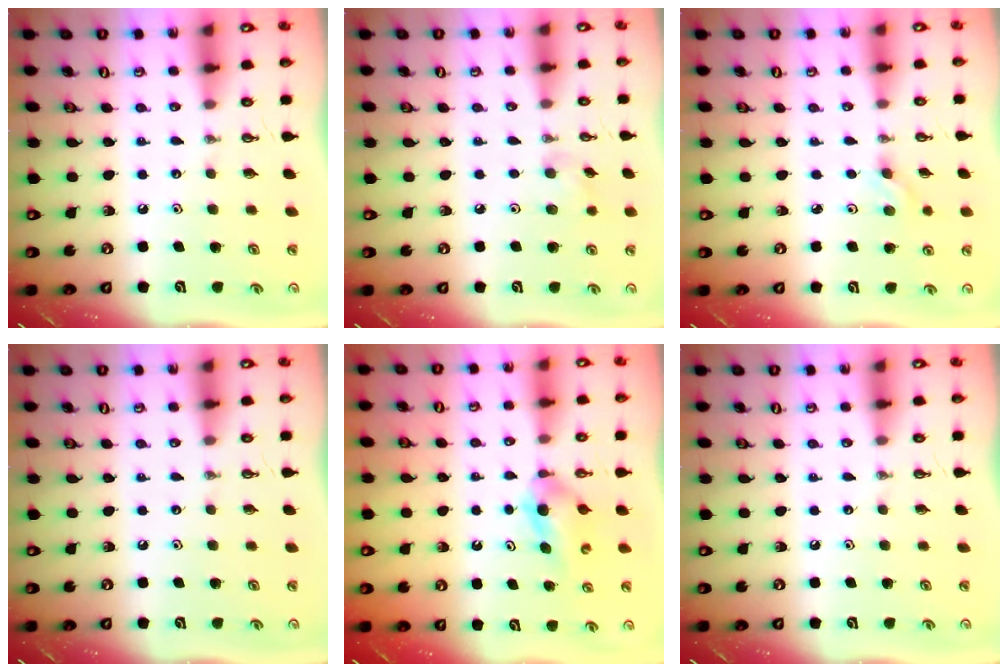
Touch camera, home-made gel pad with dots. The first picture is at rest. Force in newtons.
{"total": 6.2, "press": 5.8, "slide": 2.1}
{"total": 3.0, "press": 2.6, "slide": 1.5}
{"total": 0.0}
{"total": 4.4, "press": 4.3, "slide": 0.9}
{"total": 0.0}